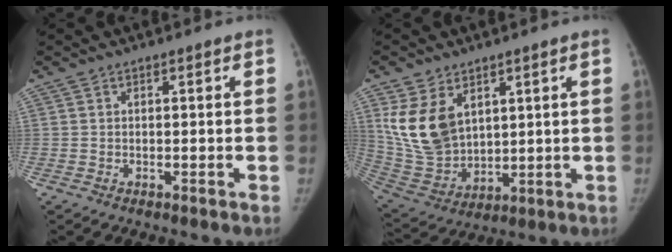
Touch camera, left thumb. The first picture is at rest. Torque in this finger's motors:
{"motor_torque": [0.34, 0.19, 1.58, -0.68, 0.12]}